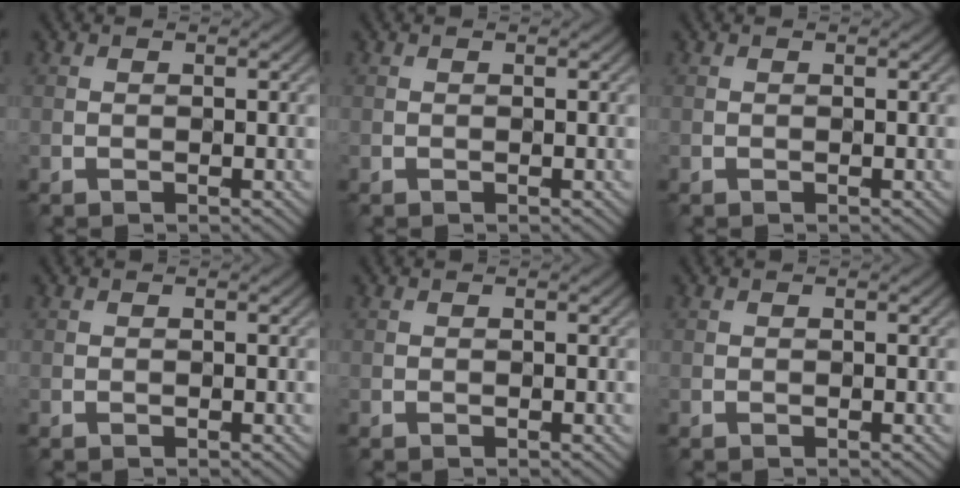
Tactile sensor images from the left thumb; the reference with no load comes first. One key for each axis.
{"total": 0.0}
{"total": 0.0}
{"total": 0.0}
{"total": 0.0}
{"total": 0.0}